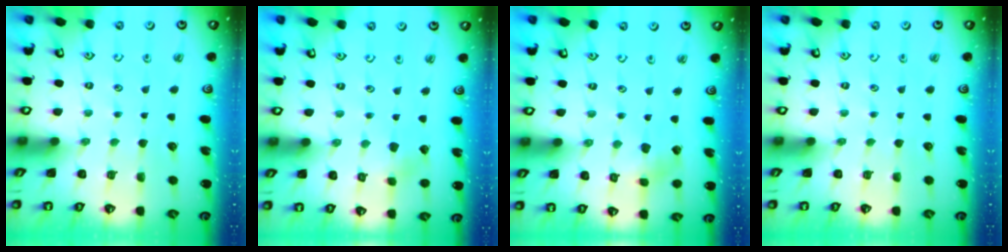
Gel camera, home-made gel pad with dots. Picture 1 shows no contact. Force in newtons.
{"total": 2.2, "press": 2.2, "slide": 0.1}
{"total": 1.7, "press": 1.7, "slide": 0.3}
{"total": 0.0}